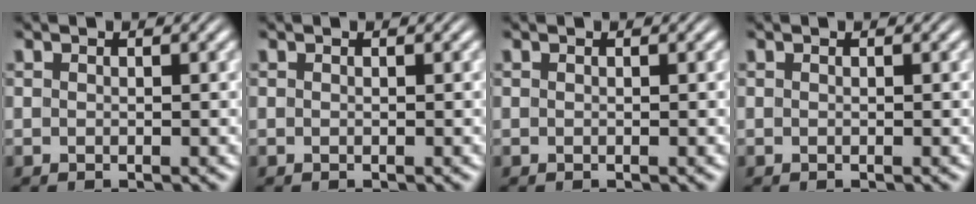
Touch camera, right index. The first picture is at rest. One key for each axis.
{"total": 0.0}
{"total": 0.0}
{"total": 0.0}